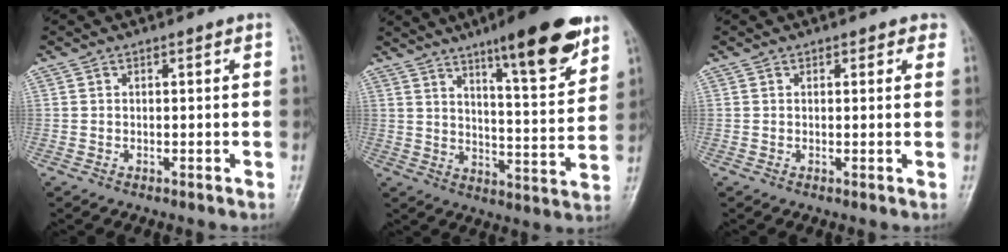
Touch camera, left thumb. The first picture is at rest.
{"total": 16.6, "force": [10.6, 3.4, 12.3], "torque": [-0.152, -0.060, 0.160]}
{"total": 1.8, "force": [1.1, 1.1, 0.8], "torque": [0.012, -0.002, 0.007]}